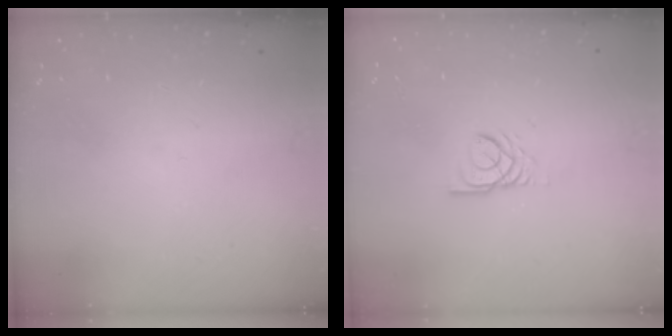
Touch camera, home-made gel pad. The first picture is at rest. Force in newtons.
{"total": 3.1, "press": 3.0, "slide": 0.2}